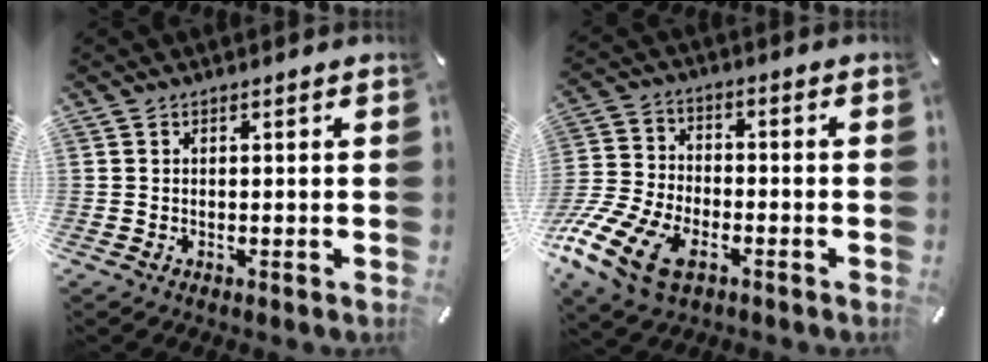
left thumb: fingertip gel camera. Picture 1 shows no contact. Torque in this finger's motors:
{"motor_torque": [0.81, 1.79, 0.75, 0.69, 0.19]}